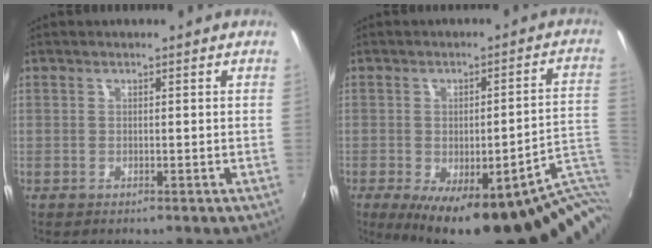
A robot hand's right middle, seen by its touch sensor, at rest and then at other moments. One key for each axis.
{"total": 22.7, "fx": -11.9, "fy": 6.6, "fz": 18.1, "tx": -0.215, "ty": -0.026, "tz": -0.143}